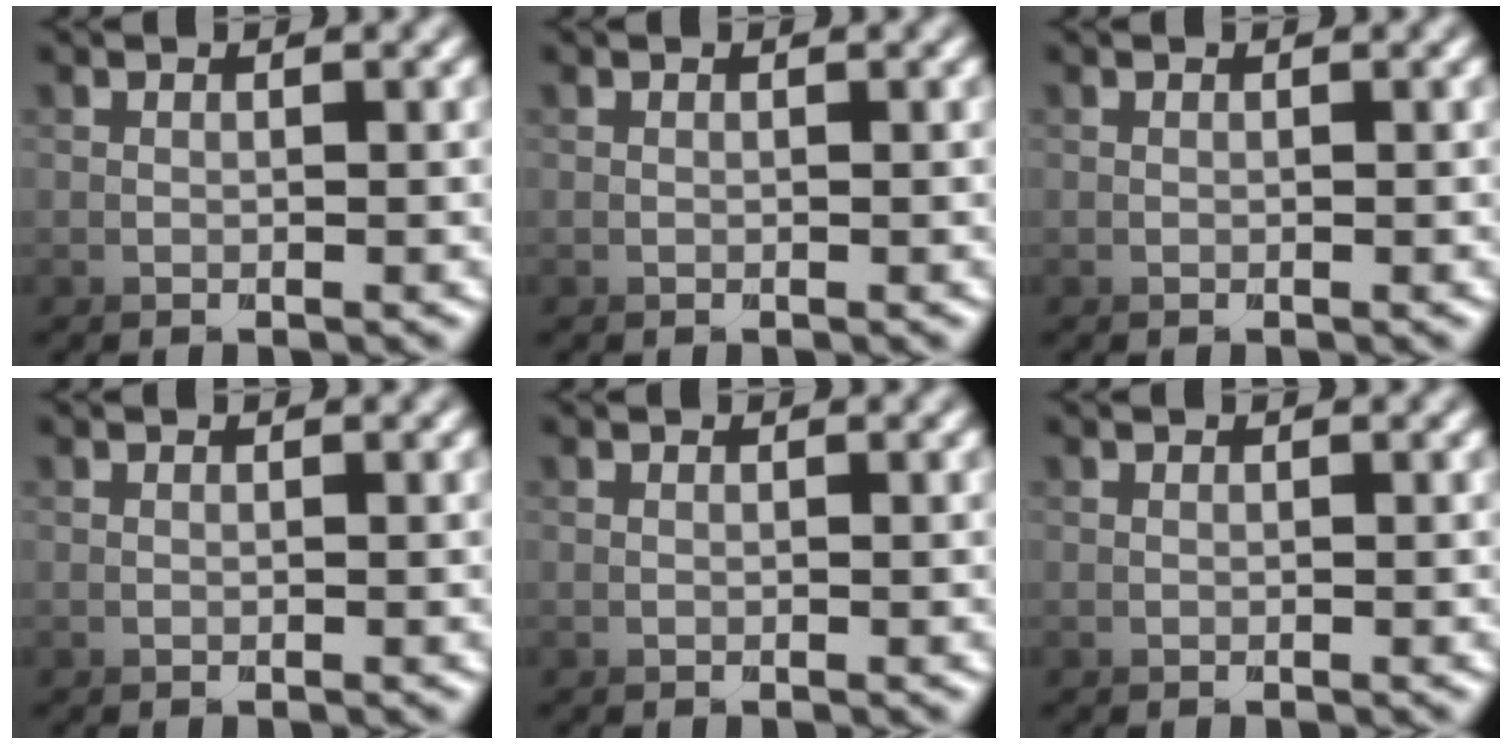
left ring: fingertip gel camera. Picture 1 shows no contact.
{"total": 0.0}
{"total": 0.0}
{"total": 0.0}
{"total": 0.0}
{"total": 0.0}